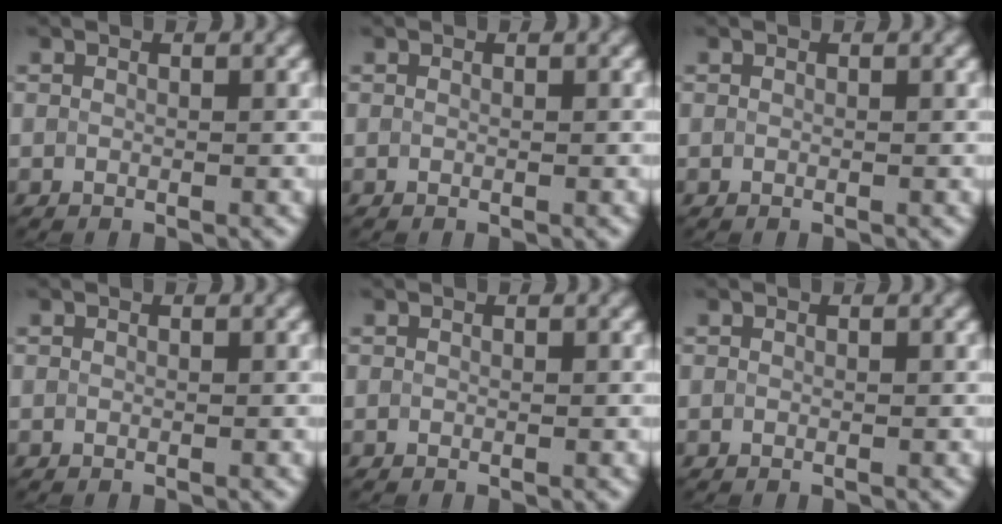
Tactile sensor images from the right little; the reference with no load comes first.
{"total": 0.0}
{"total": 0.0}
{"total": 0.0}
{"total": 0.0}
{"total": 0.0}